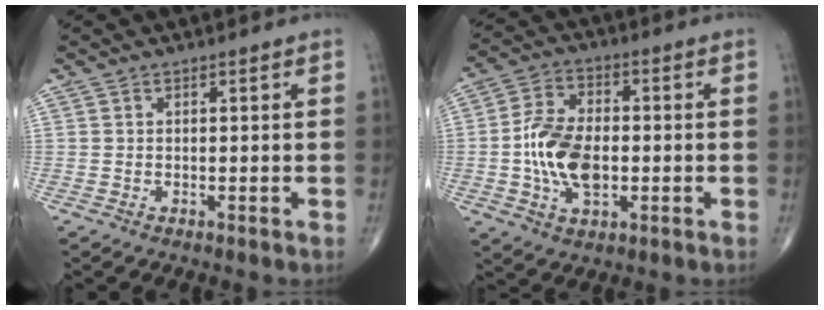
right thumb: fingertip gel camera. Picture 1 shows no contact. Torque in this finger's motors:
{"motor_torque": [1.34, 1.47, 0.69, -0.75, 0.16]}